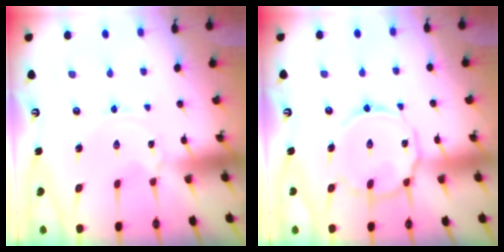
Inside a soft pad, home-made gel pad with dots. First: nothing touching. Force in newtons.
{"total": 13.2, "press": 13.2, "slide": 1.2}